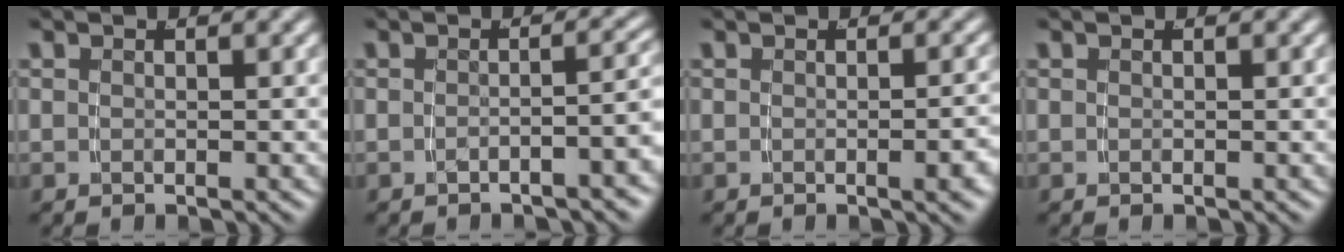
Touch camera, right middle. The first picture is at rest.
{"total": 2.9, "force": [-1.9, 0.1, 2.2], "torque": [-0.023, 0.002, -0.025]}
{"total": 1.4, "force": [-0.7, -0.2, 1.2], "torque": [-0.010, 0.011, -0.014]}
{"total": 0.0}